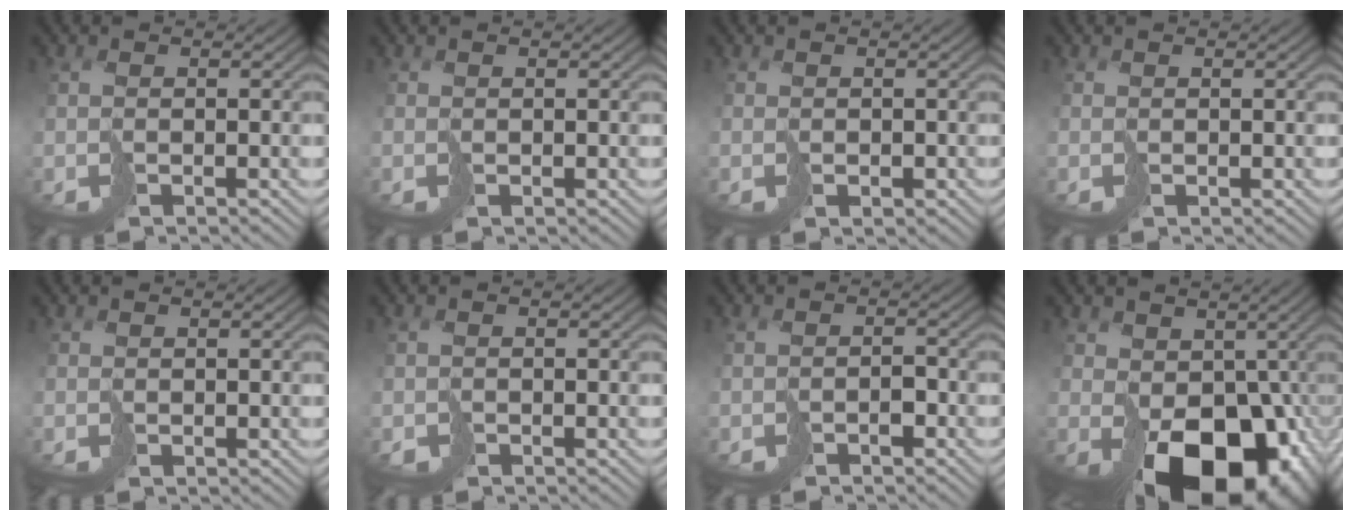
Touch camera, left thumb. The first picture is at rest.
{"total": 0.0}
{"total": 1.2, "force": [0.1, 1.1, 0.6], "torque": [-0.016, -0.004, 0.002]}
{"total": 0.0}
{"total": 0.0}
{"total": 0.9, "force": [-0.7, 0.6, 0.2], "torque": [-0.002, -0.003, -0.016]}
{"total": 1.9, "force": [-1.2, 1.0, 1.1], "torque": [-0.017, 0.003, -0.024]}
{"total": 17.9, "force": [-4.2, 11.9, 12.8], "torque": [-0.201, -0.054, -0.038]}